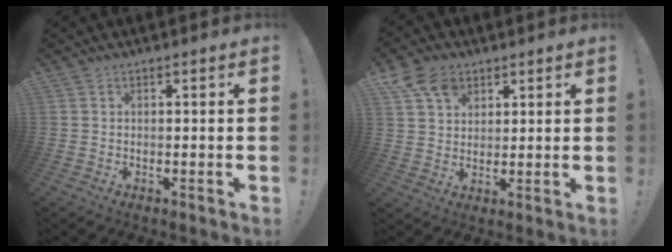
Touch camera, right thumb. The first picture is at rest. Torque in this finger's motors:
{"motor_torque": [0.15, 0.32, 0.36, 0.58, 0.03]}